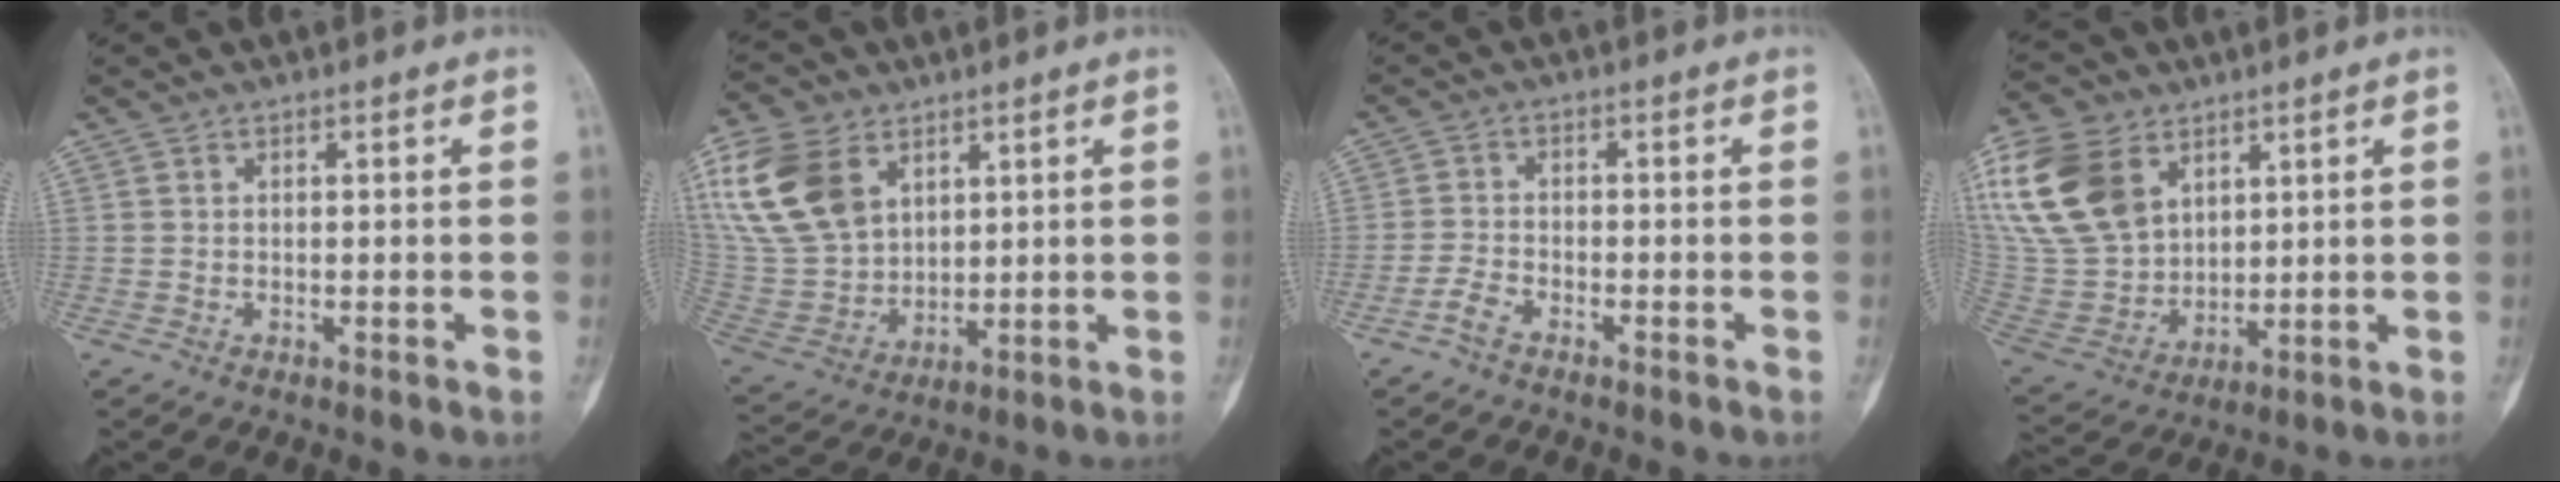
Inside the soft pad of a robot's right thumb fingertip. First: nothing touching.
{"total": 18.7, "force": [8.0, 12.8, 11.0], "torque": [-0.219, -0.018, 0.166]}
{"total": 2.7, "force": [-2.1, 0.9, 1.5], "torque": [-0.034, 0.012, -0.045]}
{"total": 22.0, "force": [9.2, 15.4, 12.9], "torque": [-0.270, -0.011, 0.187]}